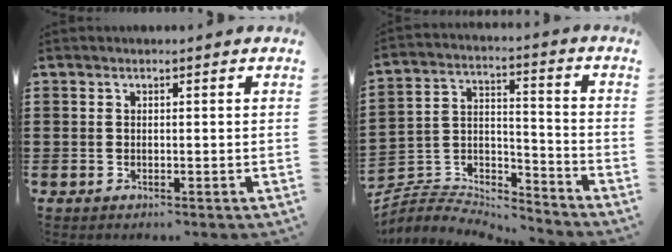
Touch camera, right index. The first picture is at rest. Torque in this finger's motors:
{"motor_torque": [-1.26, -0.88, -1.05, -0.18]}